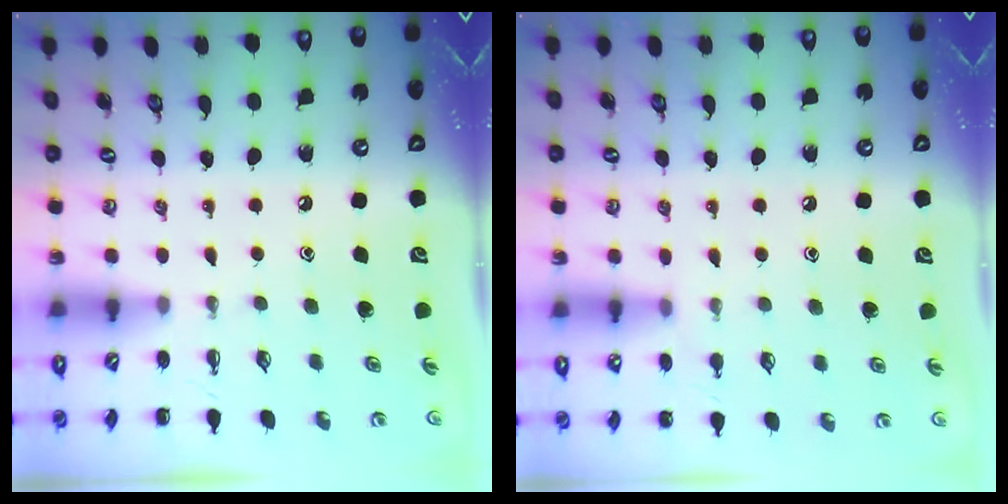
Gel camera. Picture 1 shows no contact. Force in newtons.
{"total": 4.1, "press": 3.8, "slide": 1.5}